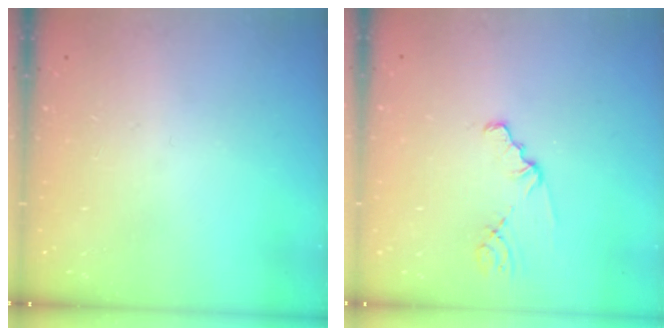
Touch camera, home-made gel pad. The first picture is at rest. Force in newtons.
{"total": 1.7, "press": 1.7, "slide": 0.1}